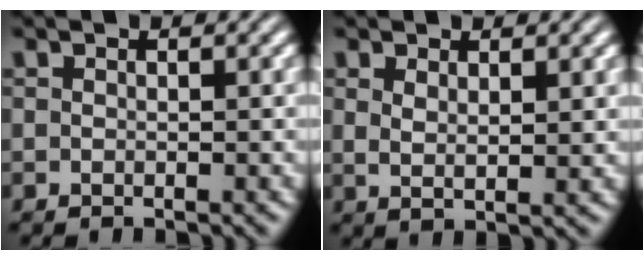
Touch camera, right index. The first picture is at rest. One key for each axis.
{"total": 1.8, "fx": 1.2, "fy": -0.6, "fz": 1.2, "tx": -0.018, "ty": -0.010, "tz": 0.032}